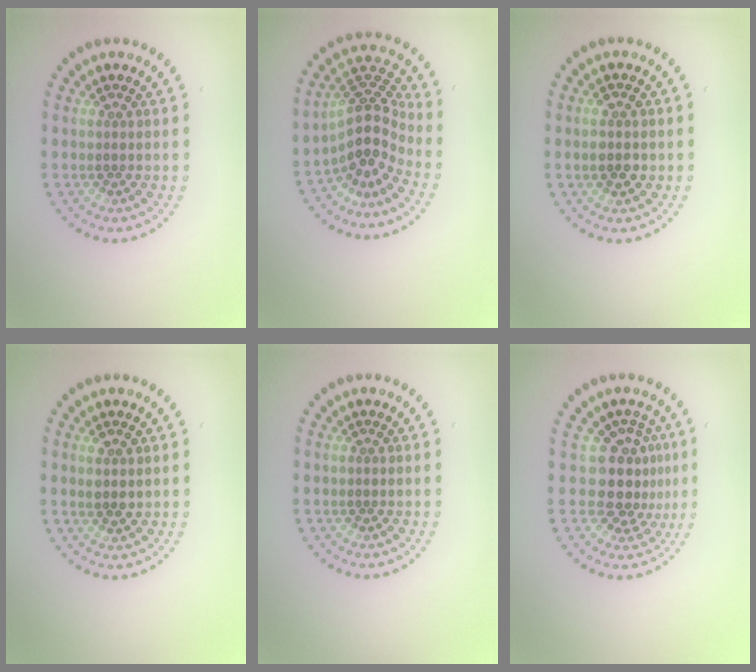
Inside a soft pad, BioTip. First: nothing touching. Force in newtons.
{"total": 4.5, "press": 3.3, "slide": 3.1}
{"total": 2.7, "press": 2.7, "slide": 0.2}
{"total": 1.6, "press": 1.4, "slide": 0.7}
{"total": 0.0}
{"total": 3.9, "press": 2.8, "slide": 2.8}